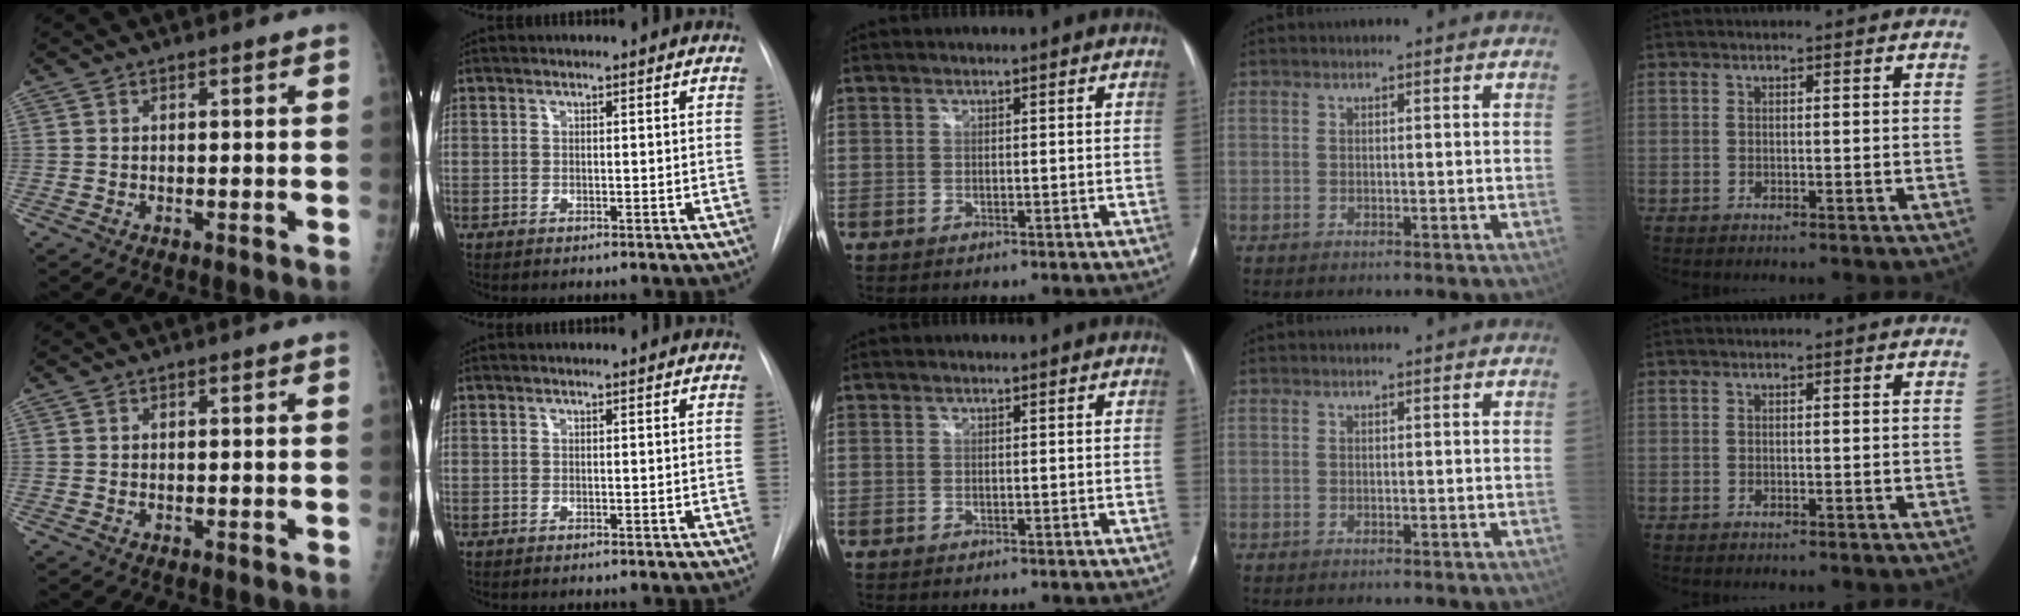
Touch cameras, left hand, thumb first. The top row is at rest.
{}